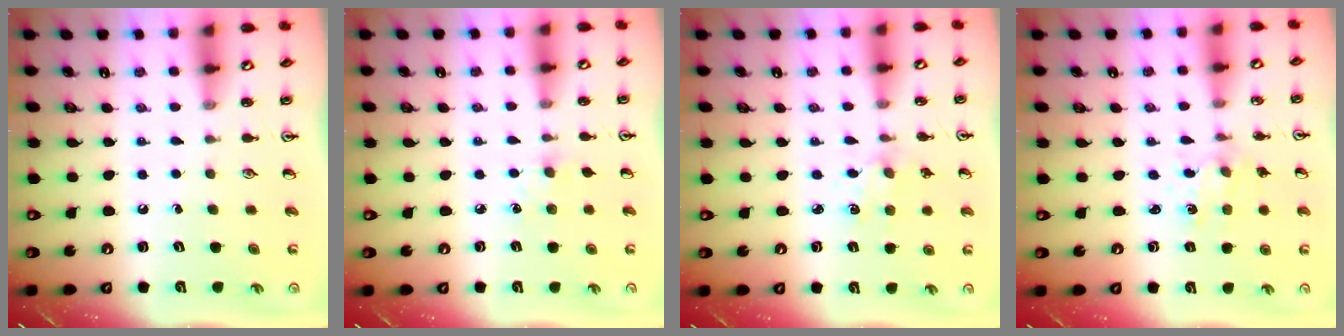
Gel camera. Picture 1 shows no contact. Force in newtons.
{"total": 5.5, "press": 5.5, "slide": 0.6}
{"total": 1.9, "press": 1.8, "slide": 0.2}
{"total": 1.6, "press": 1.6, "slide": 0.3}